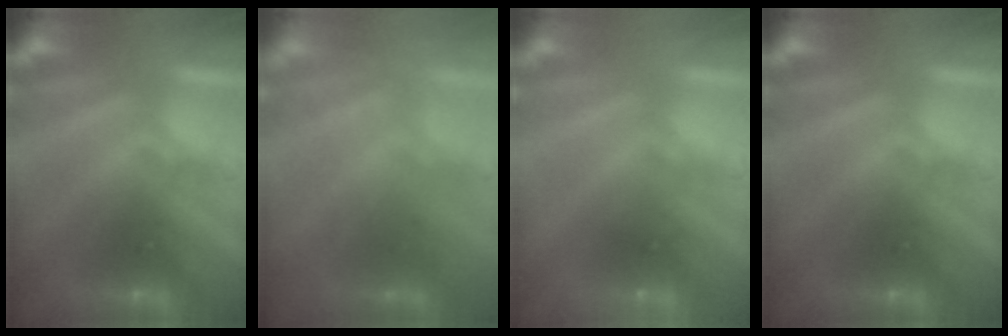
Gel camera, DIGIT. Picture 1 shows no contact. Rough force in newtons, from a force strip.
{"total": 3.0}
{"total": 1.9}
{"total": 0.0}